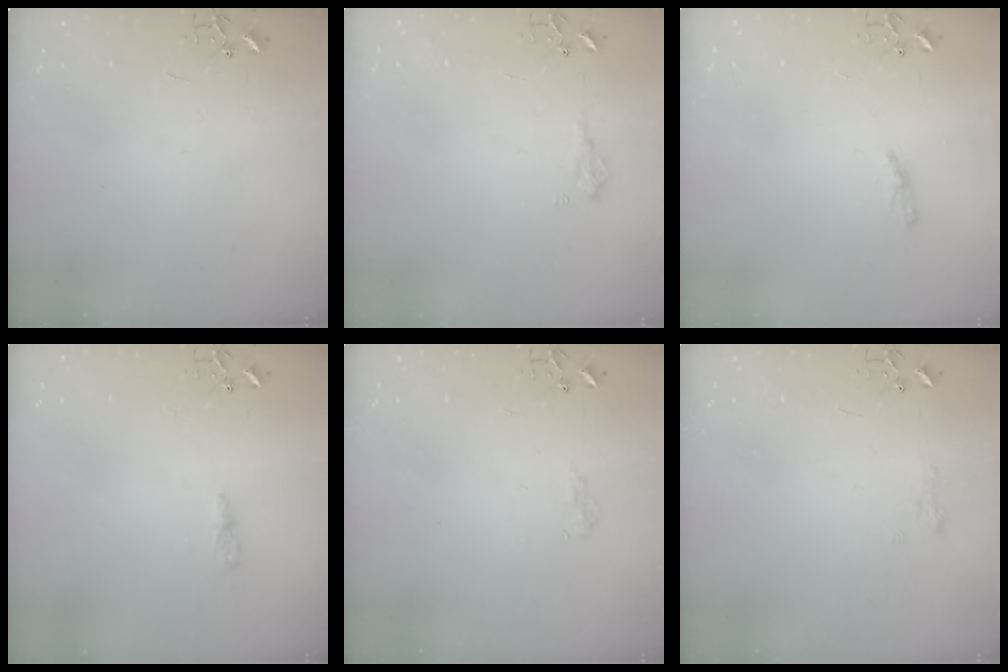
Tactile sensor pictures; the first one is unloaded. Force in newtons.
{"total": 8.8, "press": 8.7, "slide": 1.0}
{"total": 4.7, "press": 4.7, "slide": 0.4}
{"total": 4.0, "press": 4.0, "slide": 0.5}
{"total": 7.1, "press": 7.1, "slide": 0.8}
{"total": 8.5, "press": 8.5, "slide": 0.6}